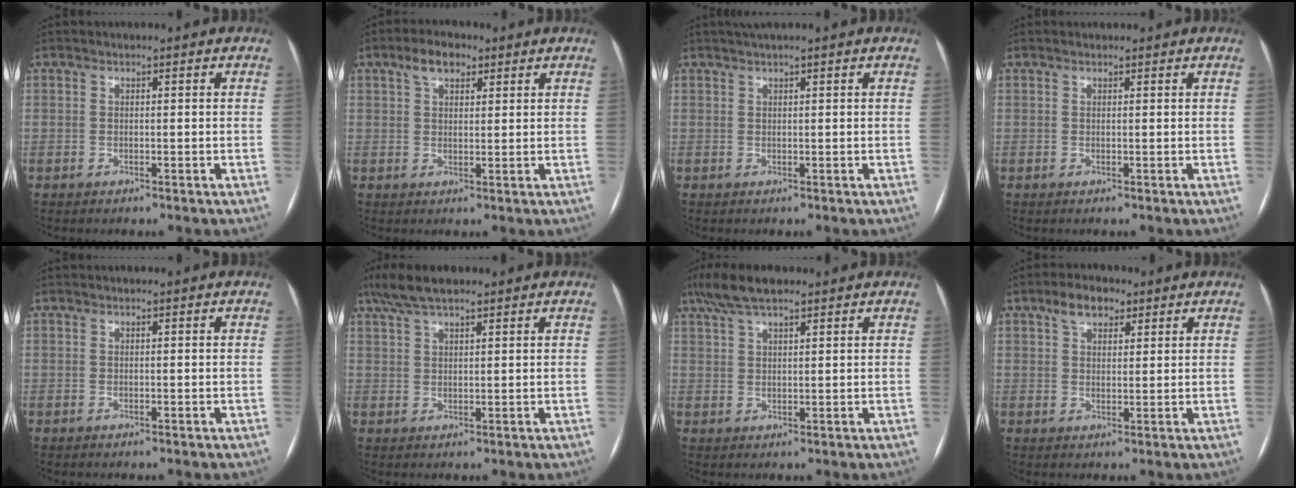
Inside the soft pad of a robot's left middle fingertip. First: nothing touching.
{"total": 4.4, "force": [2.6, 2.3, 2.7], "torque": [-0.053, 0.018, 0.048]}
{"total": 2.2, "force": [1.7, -0.3, 1.4], "torque": [-0.019, 0.020, 0.033]}
{"total": 0.6, "force": [0.5, 0.2, 0.0], "torque": [-0.005, 0.007, 0.010]}
{"total": 0.0}
{"total": 6.6, "force": [4.9, 1.6, 4.1], "torque": [-0.086, 0.026, 0.092]}
{"total": 7.3, "force": [5.4, 1.8, 4.6], "torque": [-0.096, 0.028, 0.098]}
{"total": 4.7, "force": [2.9, 2.6, 2.7], "torque": [-0.049, 0.017, 0.053]}